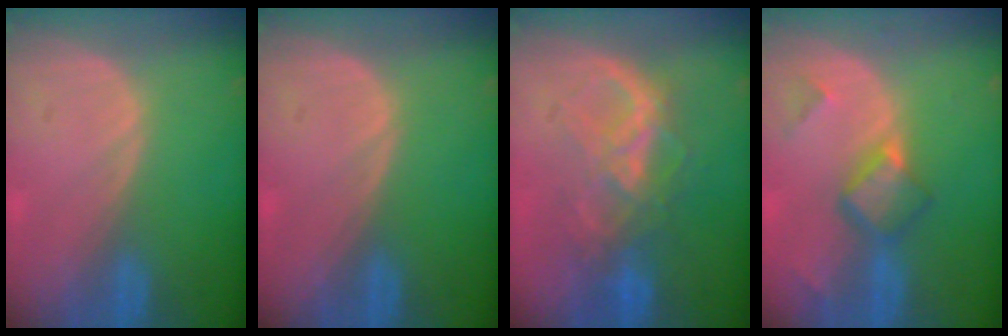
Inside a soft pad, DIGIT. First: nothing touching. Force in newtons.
{"total": 0.0}
{"total": 7.1, "press": 7.1, "slide": 1.0}
{"total": 5.7, "press": 5.0, "slide": 2.8}